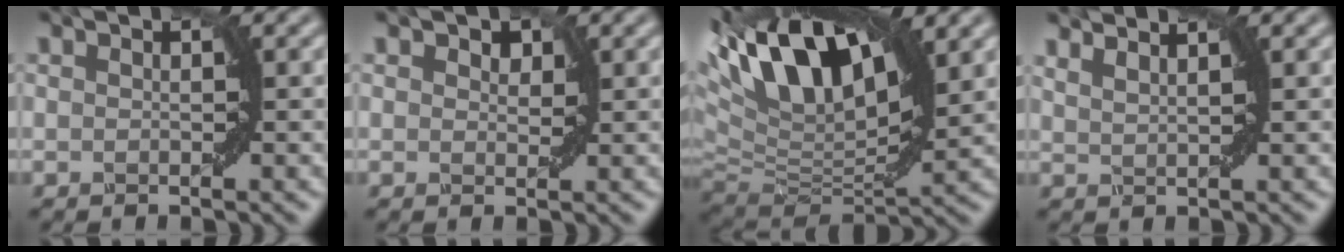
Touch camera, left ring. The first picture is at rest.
{"total": 1.0, "force": [0.6, 0.8, 0.3], "torque": [-0.004, -0.002, 0.012]}
{"total": 14.5, "force": [6.7, 6.8, 10.9], "torque": [-0.214, 0.033, 0.118]}
{"total": 3.6, "force": [3.0, 1.2, 1.6], "torque": [-0.005, 0.014, 0.017]}